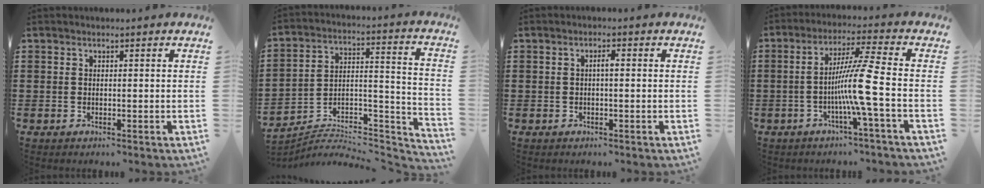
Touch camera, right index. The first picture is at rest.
{"total": 3.7, "force": [-3.4, 1.2, 1.0], "torque": [-0.022, -0.015, -0.071]}
{"total": 1.4, "force": [-0.2, 0.3, 1.4], "torque": [-0.026, 0.003, -0.004]}
{"total": 8.9, "force": [-2.2, -1.3, 8.5], "torque": [-0.155, -0.011, -0.048]}